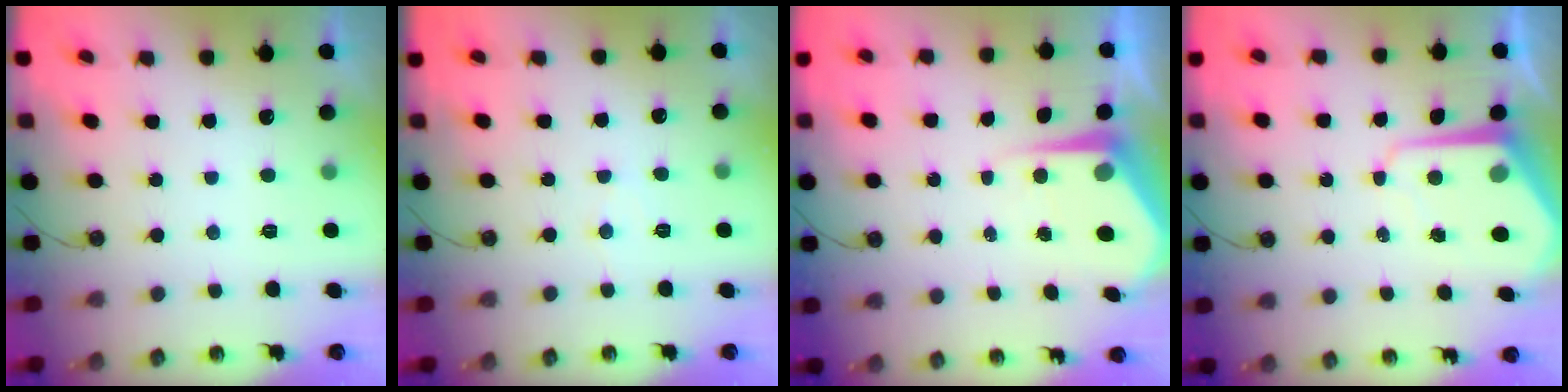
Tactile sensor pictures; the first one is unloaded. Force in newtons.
{"total": 4.7, "press": 4.7, "slide": 0.6}
{"total": 6.1, "press": 6.1, "slide": 0.6}
{"total": 7.9, "press": 7.9, "slide": 0.7}